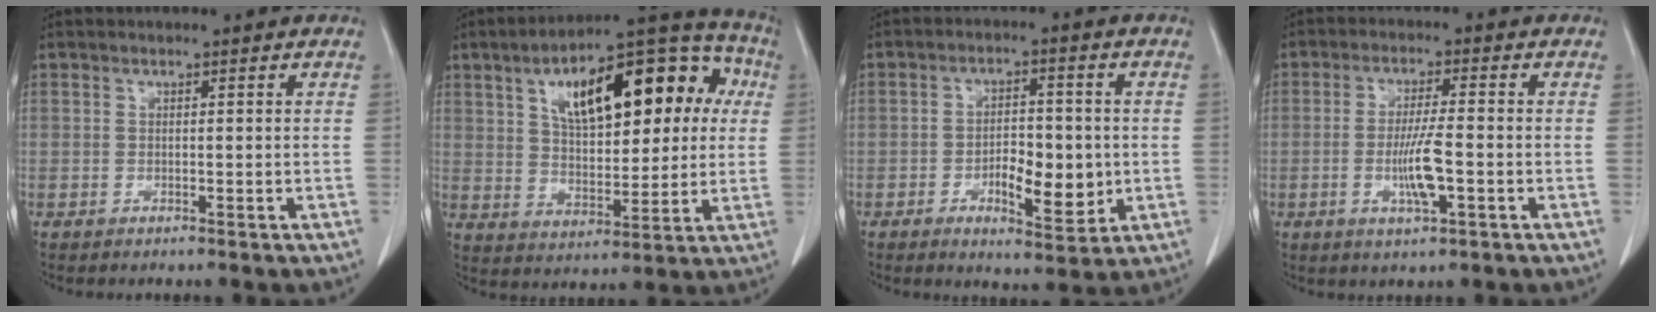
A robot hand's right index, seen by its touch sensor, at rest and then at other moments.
{"total": 20.9, "force": [6.1, 8.8, 17.9], "torque": [-0.261, 0.052, 0.093]}
{"total": 8.2, "force": [-1.7, 3.3, 7.3], "torque": [-0.115, 0.001, -0.021]}
{"total": 6.5, "force": [-1.7, 0.6, 6.2], "torque": [-0.120, -0.006, -0.030]}